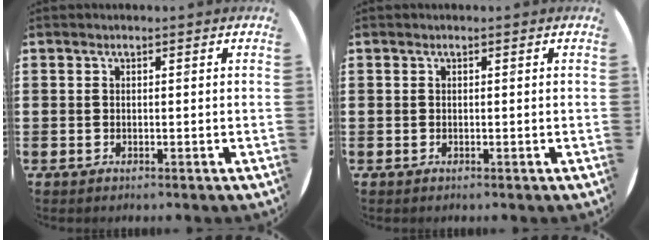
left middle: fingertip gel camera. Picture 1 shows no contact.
{"total": 0.0}